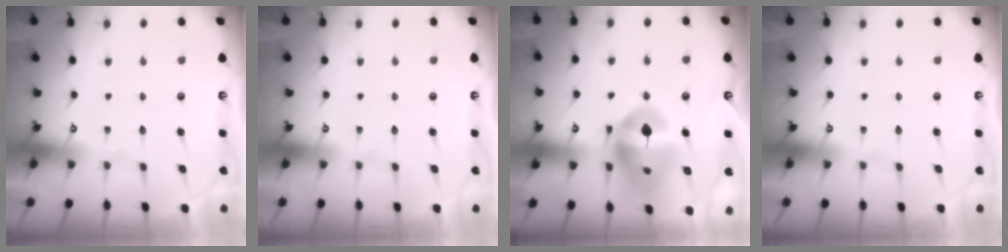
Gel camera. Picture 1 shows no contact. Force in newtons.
{"total": 0.0}
{"total": 14.0, "press": 13.9, "slide": 1.7}
{"total": 0.0}